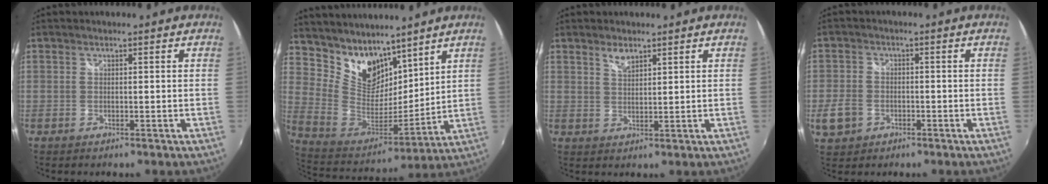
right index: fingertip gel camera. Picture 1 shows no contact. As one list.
[{"total": 15.8, "force": [11.5, 9.2, 5.8], "torque": [-0.143, 0.008, 0.230]}, {"total": 2.7, "force": [2.0, 1.1, 1.5], "torque": [-0.024, 0.000, 0.036]}, {"total": 6.4, "force": [-2.5, 5.2, 2.8], "torque": [-0.079, 0.004, -0.044]}]